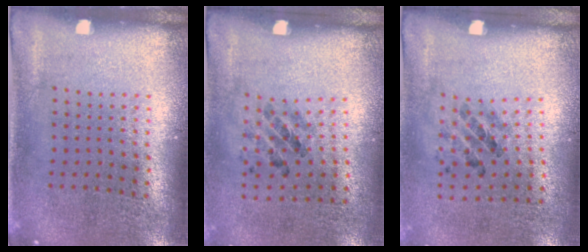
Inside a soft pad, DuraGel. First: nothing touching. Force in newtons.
{"total": 1.2, "press": 0.7, "slide": 1.0}
{"total": 1.2, "press": 0.7, "slide": 1.0}